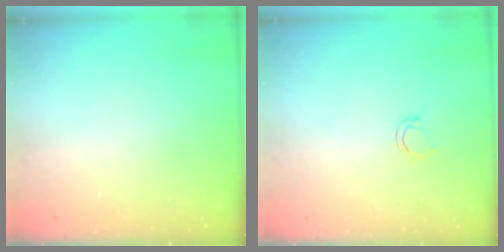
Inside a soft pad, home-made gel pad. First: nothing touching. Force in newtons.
{"total": 4.1, "press": 4.1, "slide": 0.3}